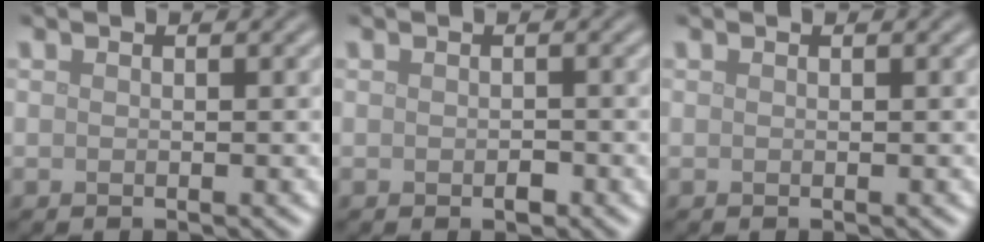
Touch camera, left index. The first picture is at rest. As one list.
[{"total": 0.8, "force": [-0.3, 0.5, 0.6], "torque": [-0.009, 0.000, -0.004]}, {"total": 0.0}]